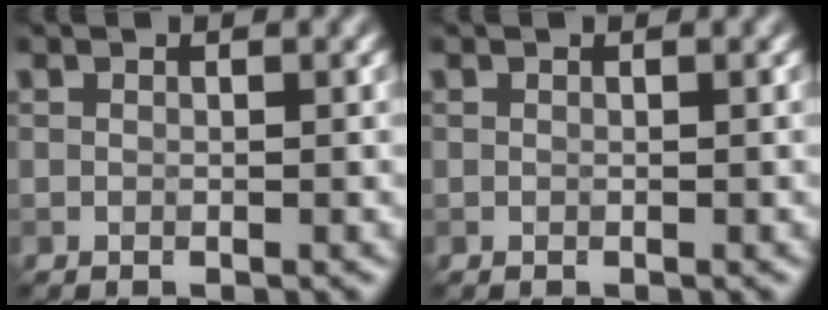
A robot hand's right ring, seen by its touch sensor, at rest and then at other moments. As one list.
[{"total": 0.0}]